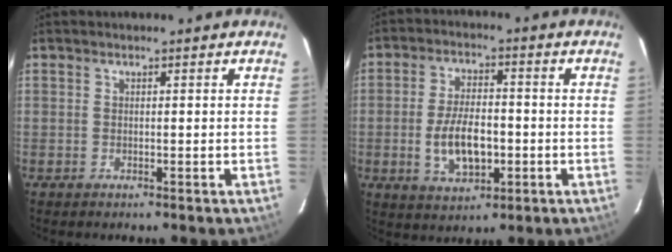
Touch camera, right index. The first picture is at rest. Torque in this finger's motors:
{"motor_torque": [0.52, -0.31, 0.42, 0.11]}